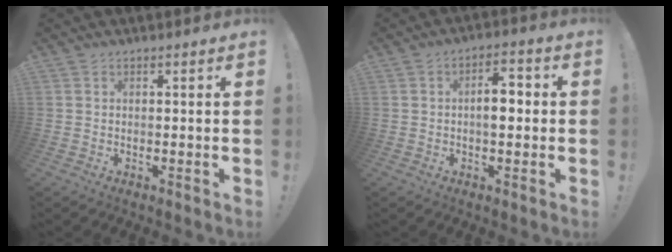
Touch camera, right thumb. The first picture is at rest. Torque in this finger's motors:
{"motor_torque": [0.61, 0.99, 0.45, -0.44, 0.00]}